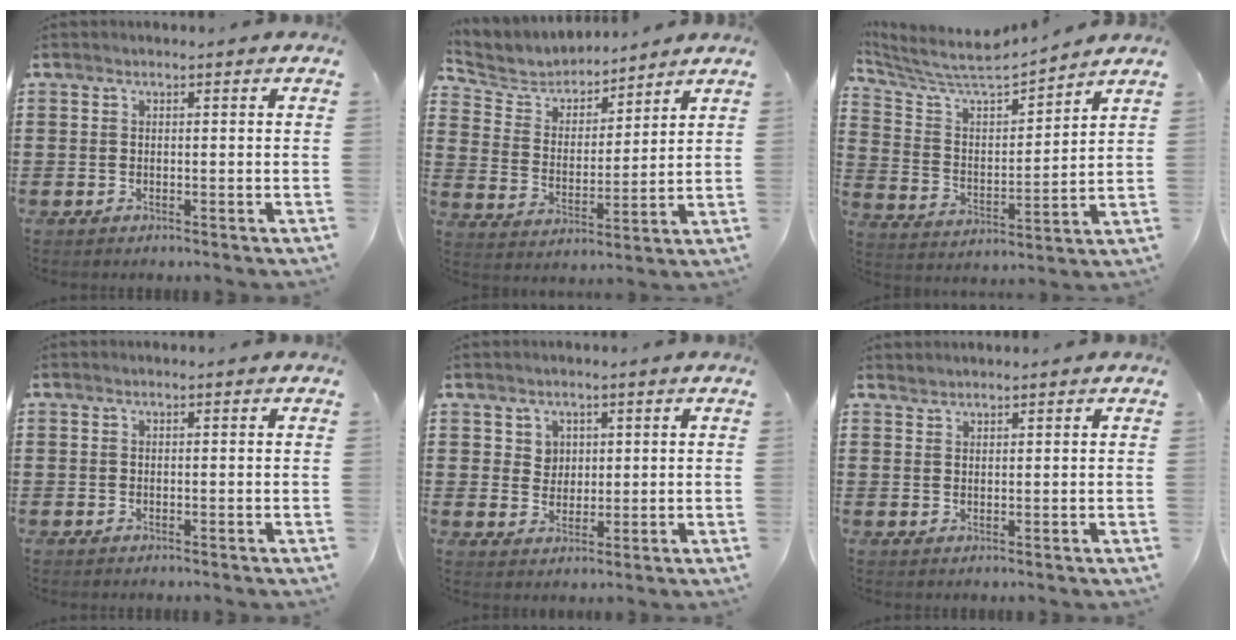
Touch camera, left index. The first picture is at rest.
{"total": 5.1, "force": [4.8, 1.6, 0.3], "torque": [-0.040, -0.028, 0.080]}
{"total": 7.4, "force": [7.0, 0.6, 2.3], "torque": [-0.078, -0.055, 0.117]}
{"total": 0.0}
{"total": 2.9, "force": [1.3, 2.4, 0.6], "torque": [-0.016, 0.004, 0.023]}
{"total": 1.0, "force": [1.0, 0.0, -0.1], "torque": [0.000, -0.001, 0.021]}